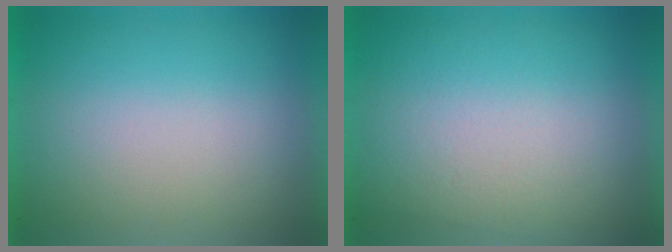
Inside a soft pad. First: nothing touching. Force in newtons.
{"total": 2.6}